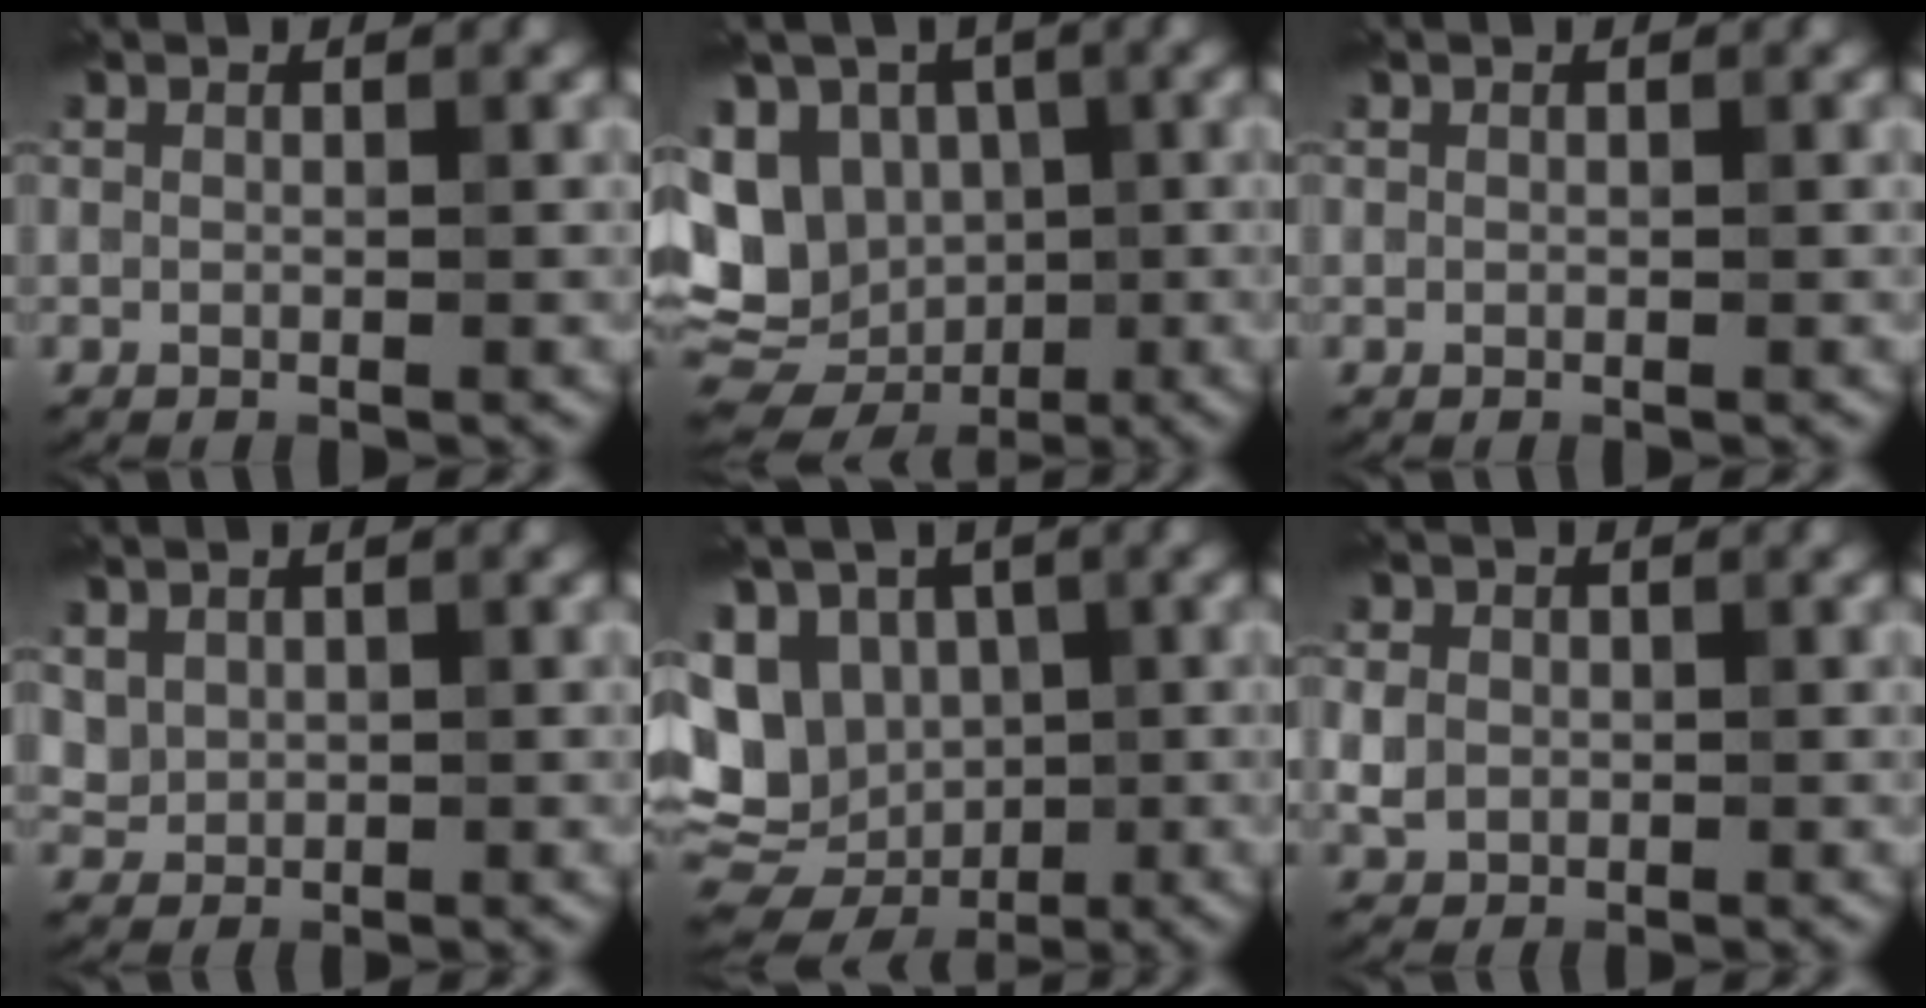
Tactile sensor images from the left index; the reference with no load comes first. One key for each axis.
{"total": 14.7, "fx": -1.5, "fy": 12.4, "fz": 7.7, "tx": -0.164, "ty": -0.004, "tz": -0.035}
{"total": 0.0}
{"total": 1.5, "fx": 0.6, "fy": 1.2, "fz": 0.6, "tx": -0.014, "ty": -0.005, "tz": 0.018}
{"total": 13.4, "fx": -0.6, "fy": 11.2, "fz": 7.3, "tx": -0.154, "ty": 0.000, "tz": -0.018}
{"total": 2.3, "fx": -0.2, "fy": 2.1, "fz": 1.0, "tx": -0.022, "ty": -0.004, "tz": -0.001}